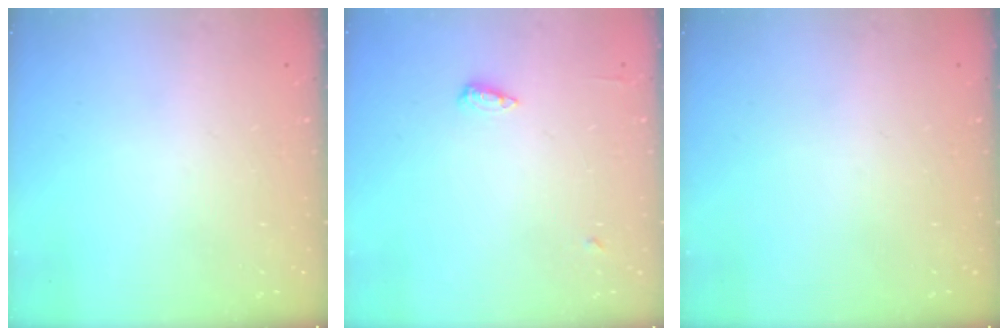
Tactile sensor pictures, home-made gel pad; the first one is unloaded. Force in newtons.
{"total": 5.5, "press": 5.4, "slide": 1.0}
{"total": 0.0}